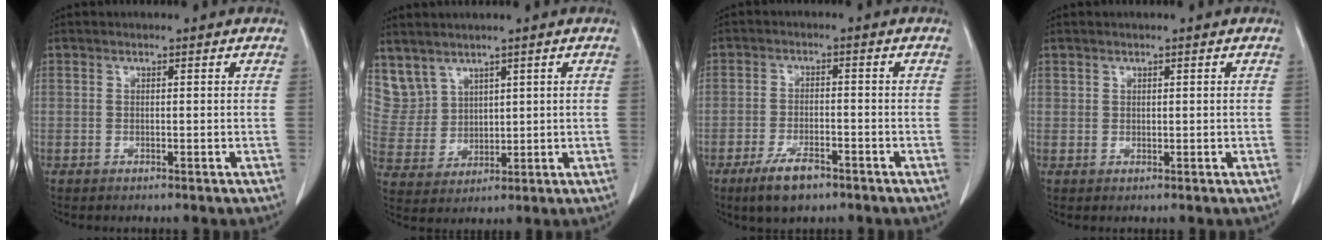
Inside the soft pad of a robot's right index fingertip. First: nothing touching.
{"total": 7.7, "force": [5.6, 5.3, 0.8], "torque": [-0.034, 0.018, 0.138]}
{"total": 5.8, "force": [-3.9, 2.2, 3.8], "torque": [-0.075, -0.004, -0.064]}
{"total": 0.7, "force": [0.5, 0.5, 0.0], "torque": [0.011, 0.000, 0.008]}